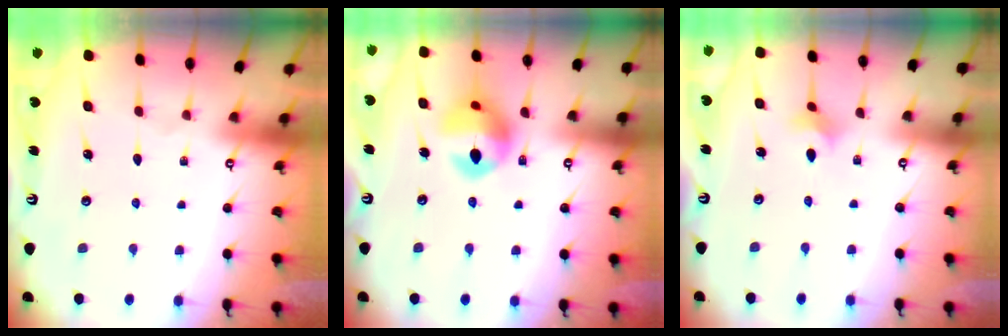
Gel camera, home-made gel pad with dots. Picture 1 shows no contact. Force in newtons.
{"total": 13.3, "press": 13.2, "slide": 1.6}
{"total": 2.5, "press": 2.5, "slide": 0.4}